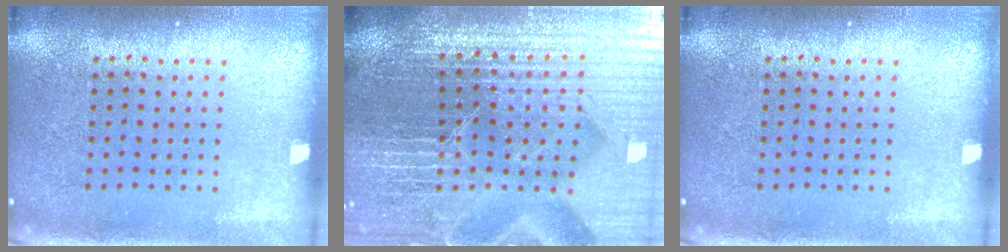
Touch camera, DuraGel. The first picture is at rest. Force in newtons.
{"total": 5.4, "press": 5.1, "slide": 1.9}
{"total": 0.0}